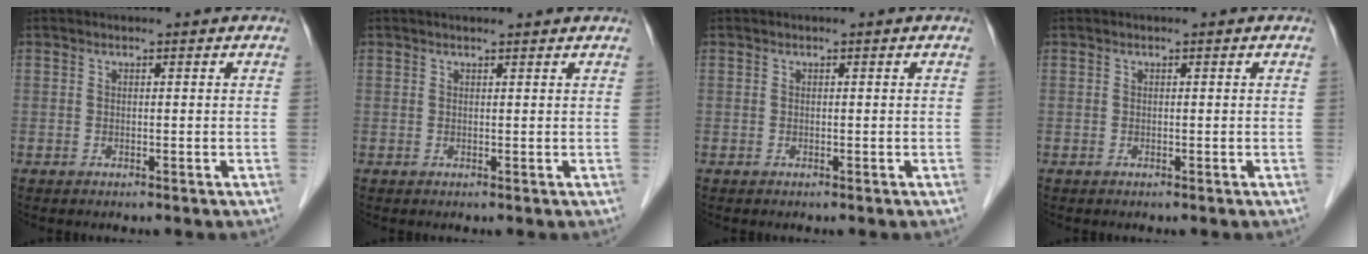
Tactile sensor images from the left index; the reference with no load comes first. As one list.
[{"total": 3.1, "force": [2.9, 0.2, 1.1], "torque": [-0.017, 0.018, 0.032]}, {"total": 0.0}, {"total": 0.0}]